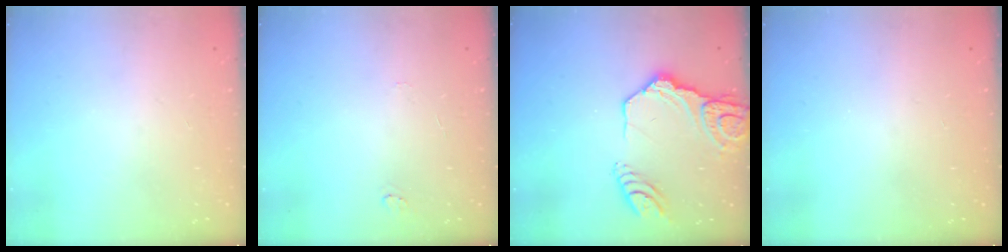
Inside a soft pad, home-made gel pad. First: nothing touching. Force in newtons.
{"total": 4.1, "press": 4.1, "slide": 0.4}
{"total": 16.5, "press": 16.4, "slide": 1.9}
{"total": 0.0}